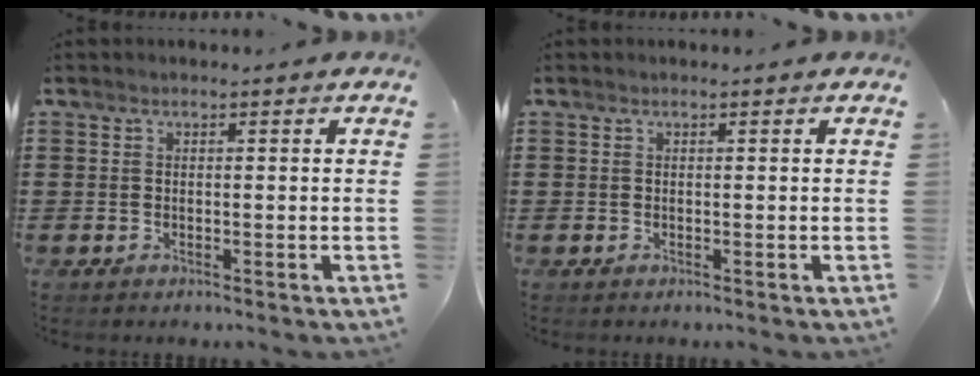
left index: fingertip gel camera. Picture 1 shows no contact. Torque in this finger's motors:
{"motor_torque": [-0.05, 0.17, -0.09, -0.03]}